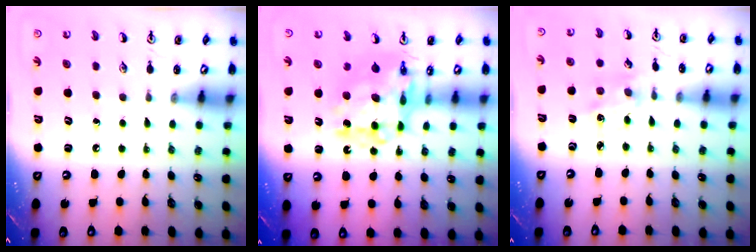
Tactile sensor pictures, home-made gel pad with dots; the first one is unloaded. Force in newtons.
{"total": 12.3, "press": 12.2, "slide": 1.2}
{"total": 1.2, "press": 1.2, "slide": 0.3}